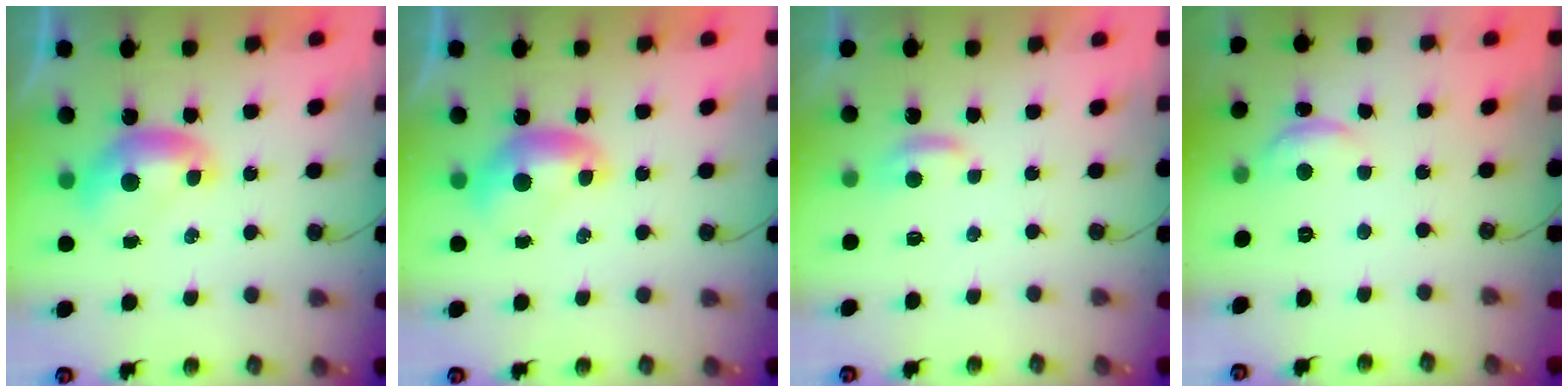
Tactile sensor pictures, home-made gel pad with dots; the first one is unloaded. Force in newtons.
{"total": 0.0}
{"total": 2.3, "press": 2.3, "slide": 0.4}
{"total": 1.1, "press": 0.9, "slide": 0.7}